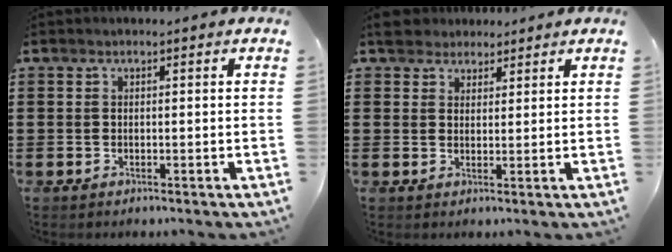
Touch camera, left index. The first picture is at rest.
{"total": 3.7, "force": [3.1, 2.1, 0.5], "torque": [-0.018, 0.005, 0.057]}